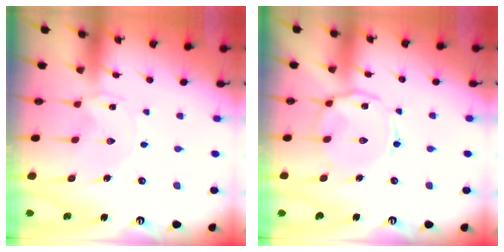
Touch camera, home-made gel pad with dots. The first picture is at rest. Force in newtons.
{"total": 7.2, "press": 7.2, "slide": 0.6}